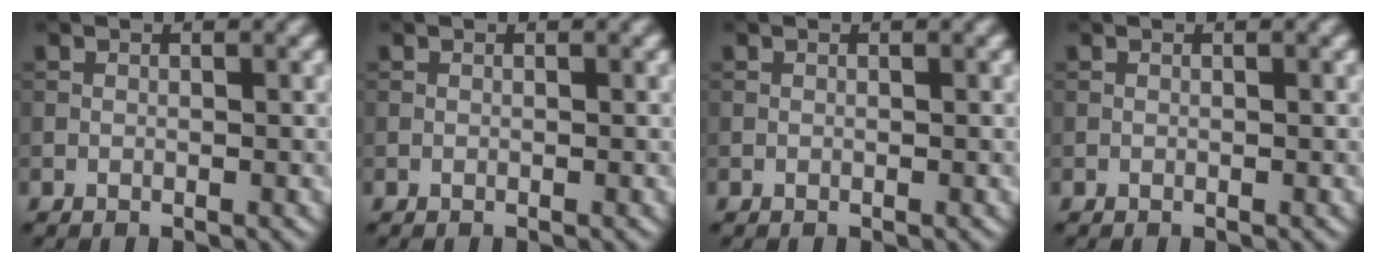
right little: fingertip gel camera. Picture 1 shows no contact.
{"total": 0.0}
{"total": 0.0}
{"total": 0.0}